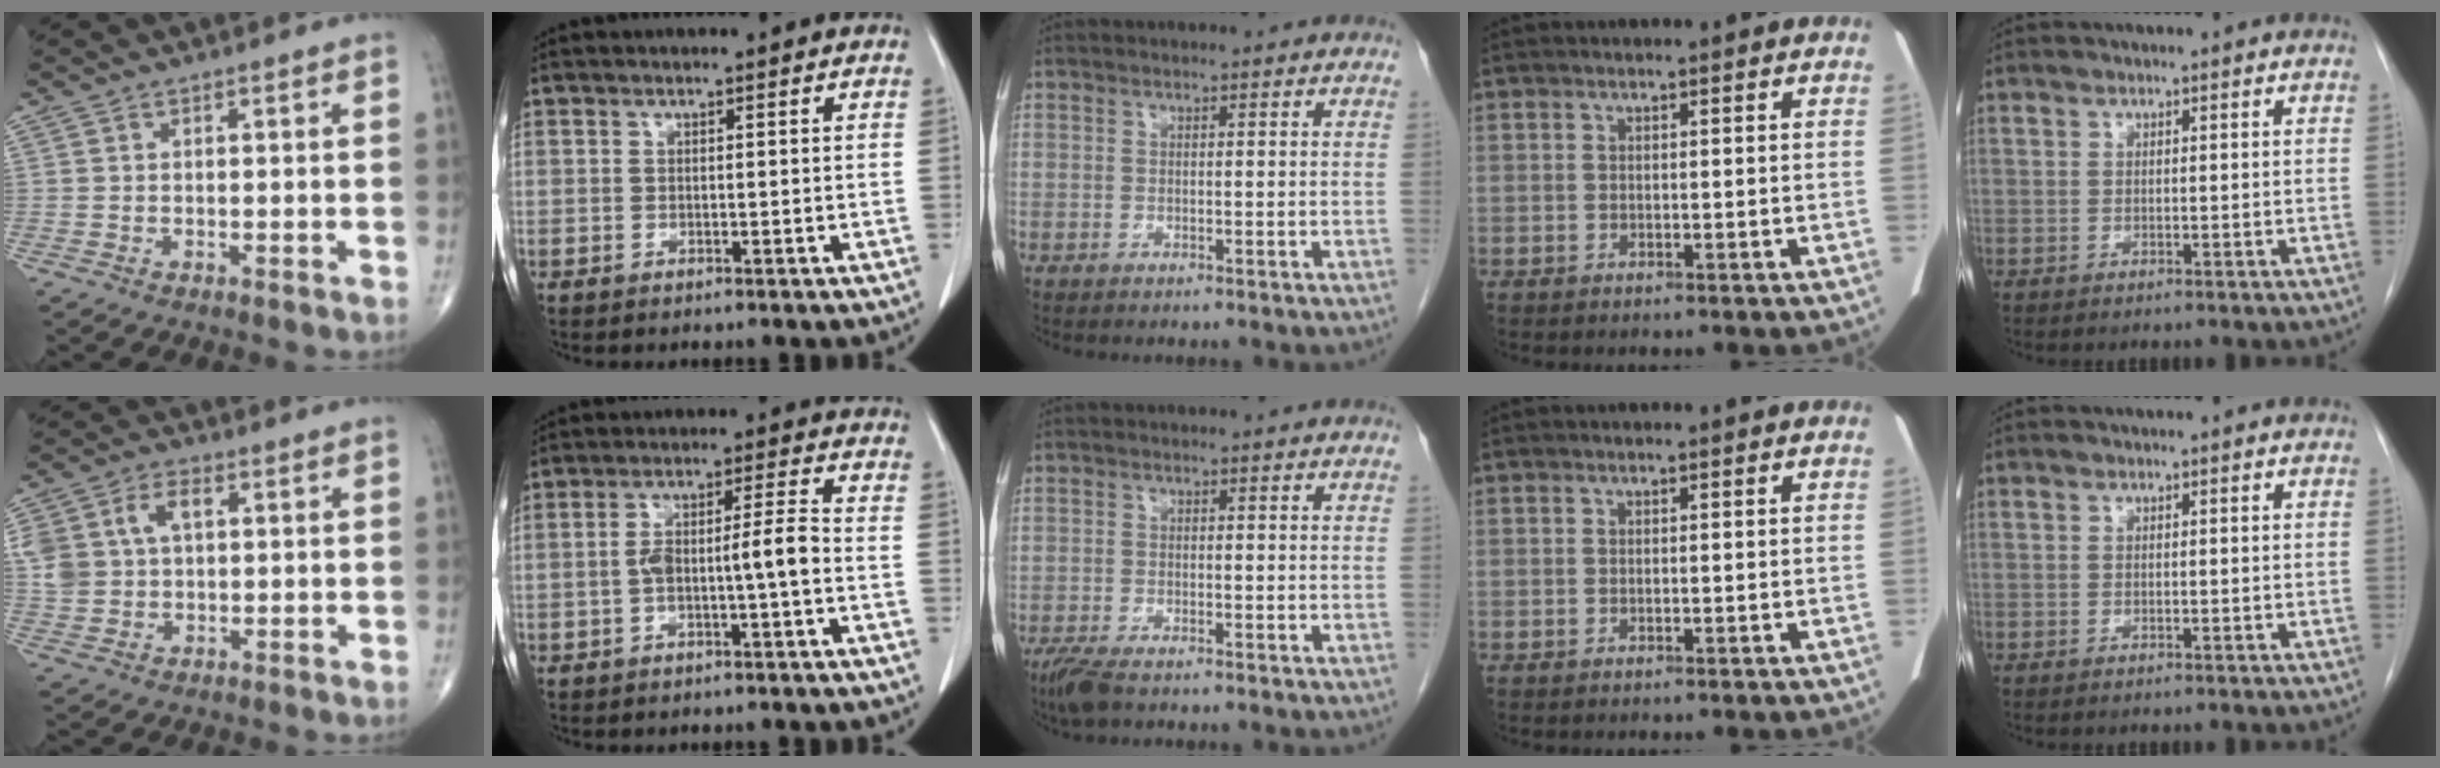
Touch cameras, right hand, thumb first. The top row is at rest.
{"thumb": {"total": 9.4, "force": [2.1, 6.4, 6.5], "torque": [-0.130, 0.010, 0.045]}, "index": {"total": 5.9, "force": [-1.4, 0.3, 5.7], "torque": [-0.108, 0.024, -0.018]}, "middle": {"total": 3.5, "force": [-2.6, 0.8, 2.2], "torque": [-0.050, -0.011, -0.046]}}